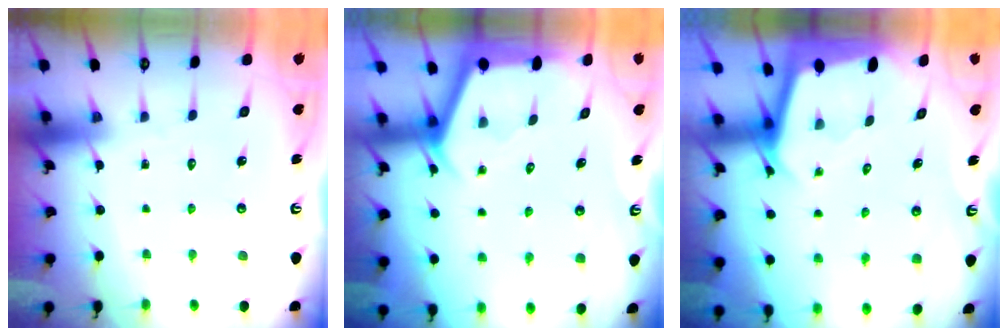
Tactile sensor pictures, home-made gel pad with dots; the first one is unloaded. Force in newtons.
{"total": 2.9, "press": 2.9, "slide": 0.3}
{"total": 2.5, "press": 2.5, "slide": 0.0}